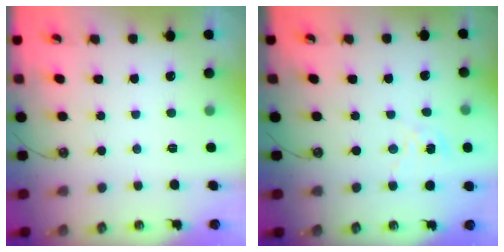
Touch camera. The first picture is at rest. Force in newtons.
{"total": 2.9, "press": 2.8, "slide": 0.3}